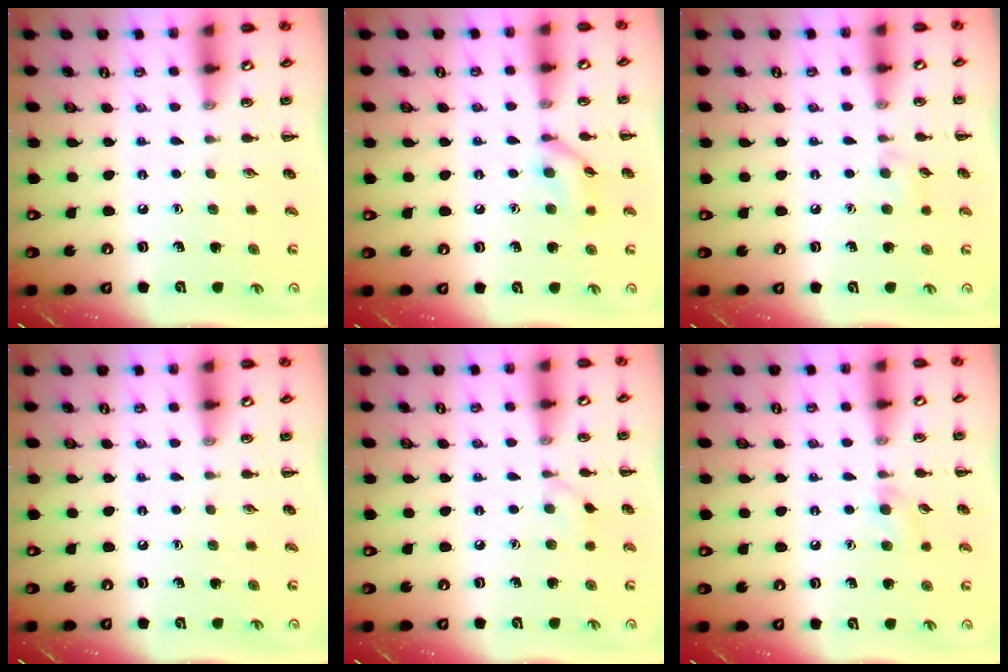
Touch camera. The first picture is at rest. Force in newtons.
{"total": 8.9, "press": 8.8, "slide": 1.0}
{"total": 5.1, "press": 4.7, "slide": 1.7}
{"total": 0.0}
{"total": 3.4, "press": 3.1, "slide": 1.4}
{"total": 5.2, "press": 4.9, "slide": 1.9}